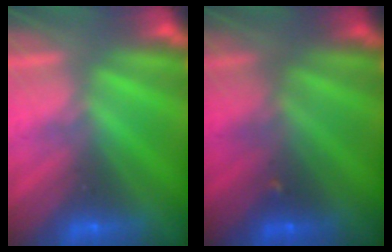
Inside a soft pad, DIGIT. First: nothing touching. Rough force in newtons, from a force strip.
{"total": 2.1}